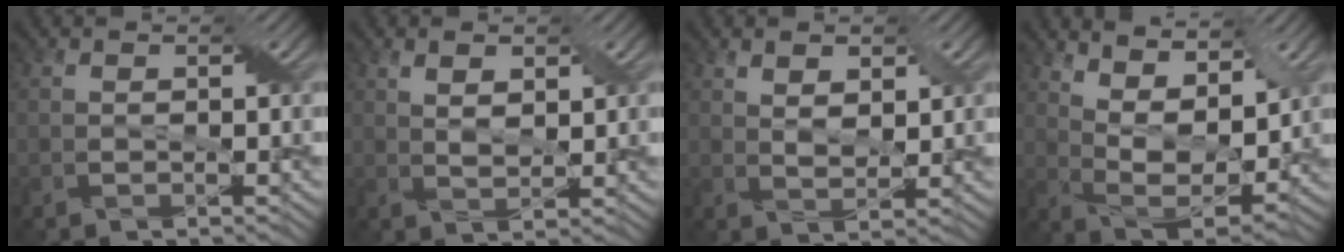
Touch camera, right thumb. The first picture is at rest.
{"total": 2.9, "force": [1.5, 1.3, 2.0], "torque": [-0.042, -0.005, 0.032]}
{"total": 3.3, "force": [1.8, 1.6, 2.2], "torque": [-0.045, -0.008, 0.037]}
{"total": 10.2, "force": [6.3, 4.1, 6.9], "torque": [-0.147, -0.007, 0.112]}